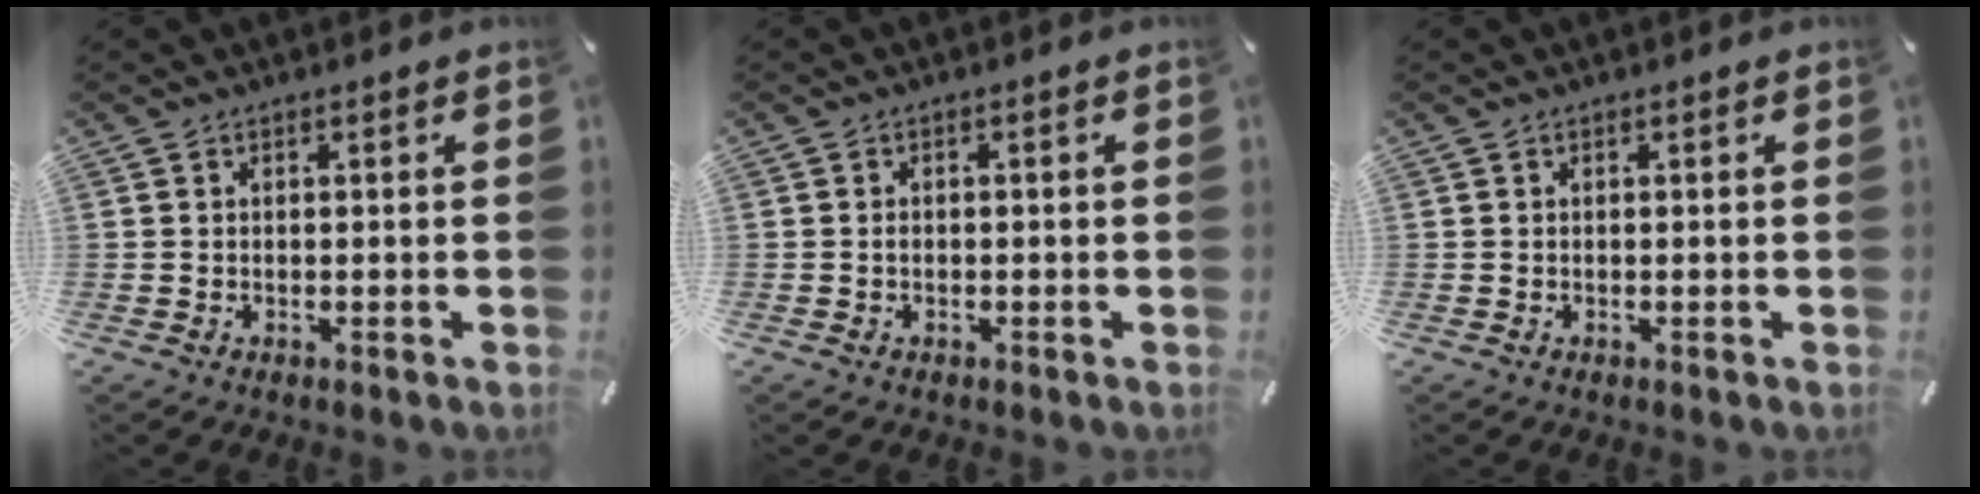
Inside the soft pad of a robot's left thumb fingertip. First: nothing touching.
{"total": 1.1, "force": [-0.4, 0.6, 0.8], "torque": [-0.016, 0.001, -0.008]}
{"total": 0.0}